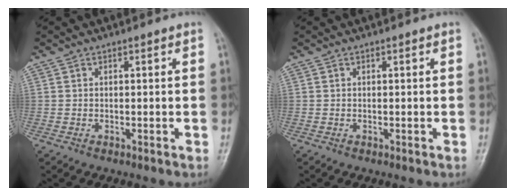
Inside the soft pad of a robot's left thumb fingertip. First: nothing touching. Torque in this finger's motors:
{"motor_torque": [0.00, 0.00, -0.02, -0.03, 0.00]}